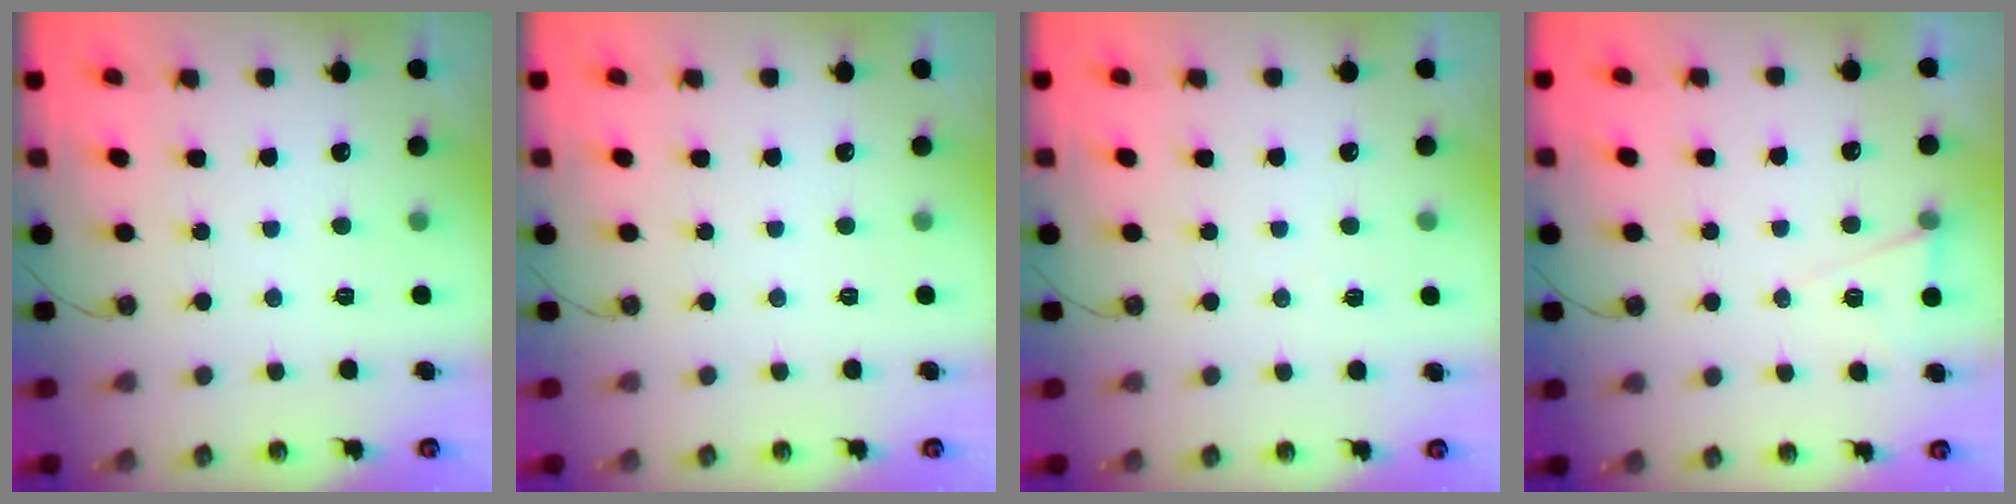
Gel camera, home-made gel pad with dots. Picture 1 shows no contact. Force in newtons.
{"total": 0.0}
{"total": 5.4, "press": 3.7, "slide": 3.9}
{"total": 6.3, "press": 4.4, "slide": 4.5}